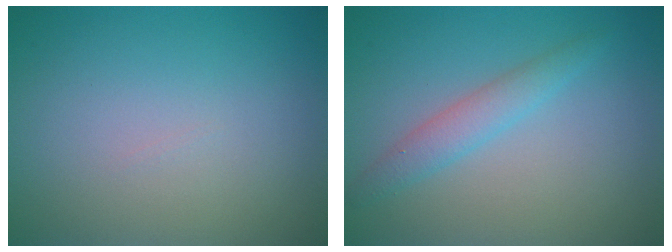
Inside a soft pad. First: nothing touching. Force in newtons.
{"total": 2.2, "press": 2.2, "slide": 0.1}